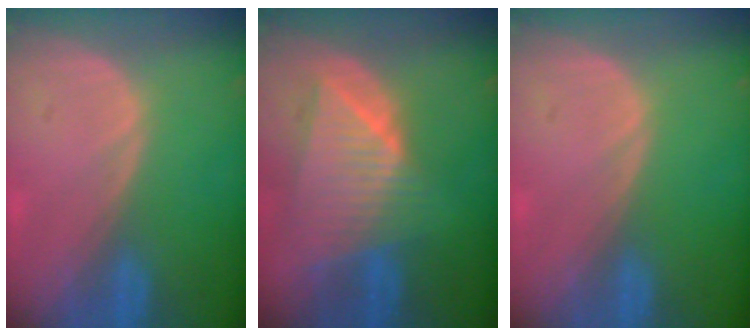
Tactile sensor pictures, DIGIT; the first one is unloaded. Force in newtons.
{"total": 9.1, "press": 8.0, "slide": 4.4}
{"total": 0.0}